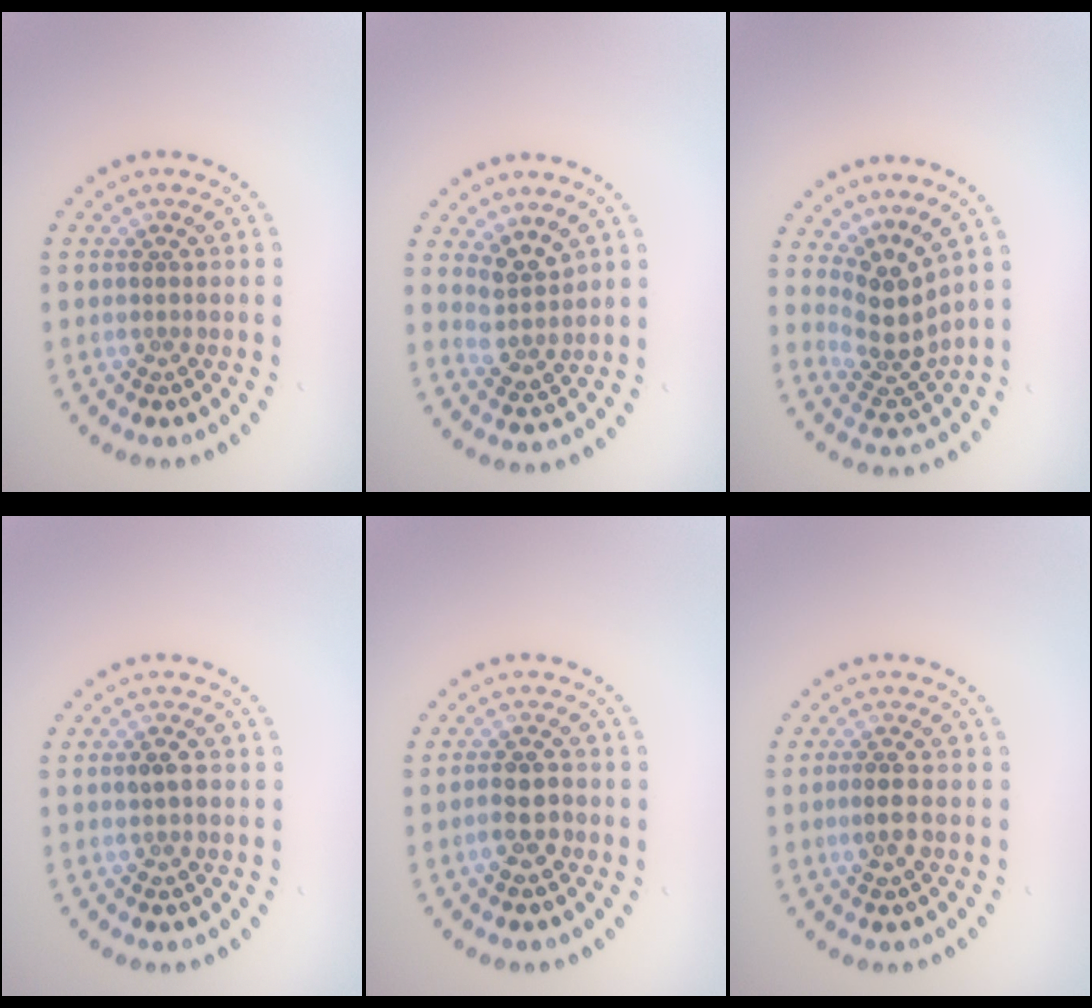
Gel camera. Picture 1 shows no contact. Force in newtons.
{"total": 2.7, "press": 2.0, "slide": 1.9}
{"total": 3.7, "press": 2.6, "slide": 2.6}
{"total": 1.4, "press": 1.4, "slide": 0.1}
{"total": 2.3, "press": 2.2, "slide": 0.8}
{"total": 2.1, "press": 2.0, "slide": 0.4}